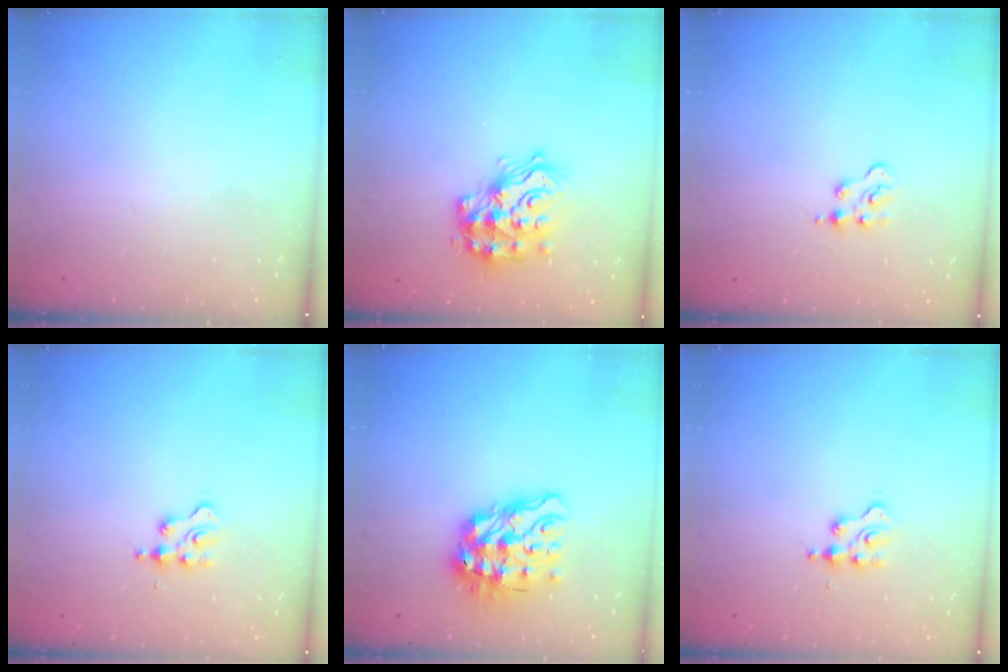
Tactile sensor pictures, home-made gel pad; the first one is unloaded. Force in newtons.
{"total": 17.9, "press": 17.9, "slide": 1.0}
{"total": 2.2, "press": 2.2, "slide": 0.5}
{"total": 2.2, "press": 2.1, "slide": 0.3}
{"total": 13.5, "press": 13.4, "slide": 1.7}
{"total": 2.2, "press": 2.1, "slide": 0.3}